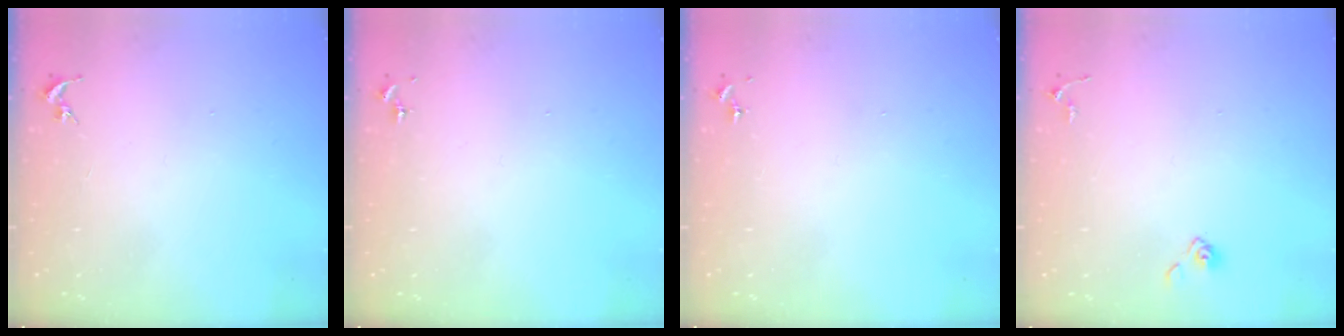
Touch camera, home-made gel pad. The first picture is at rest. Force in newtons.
{"total": 0.0}
{"total": 0.0}
{"total": 3.3, "press": 3.3, "slide": 0.4}